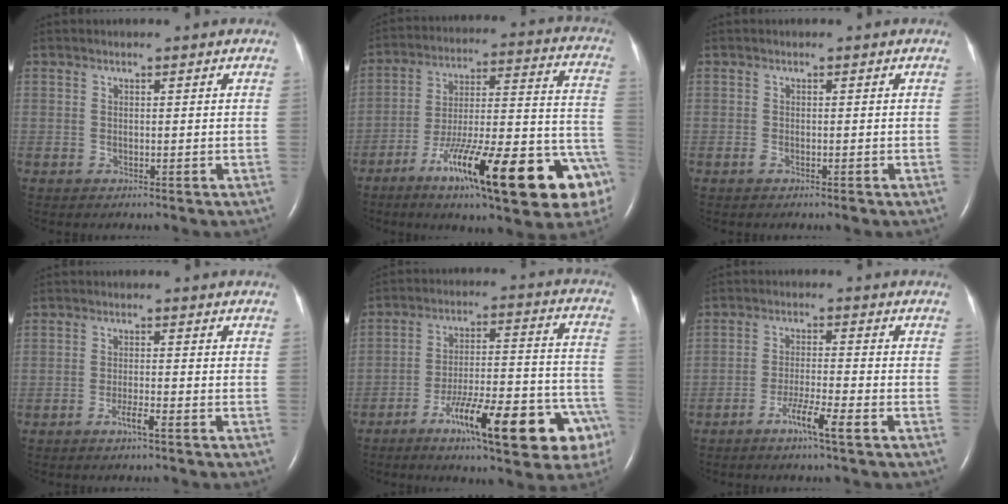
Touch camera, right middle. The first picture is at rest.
{"total": 25.2, "force": [-13.2, 3.9, 21.1], "torque": [-0.234, 0.007, -0.201]}
{"total": 1.0, "force": [-0.6, 0.1, 0.7], "torque": [-0.016, -0.003, -0.011]}
{"total": 2.2, "force": [-1.4, -0.1, 1.7], "torque": [-0.033, -0.001, -0.026]}
{"total": 19.4, "force": [-10.2, 3.5, 16.1], "torque": [-0.173, 0.025, -0.142]}
{"total": 4.9, "force": [-3.0, -0.4, 3.9], "torque": [-0.073, -0.006, -0.057]}